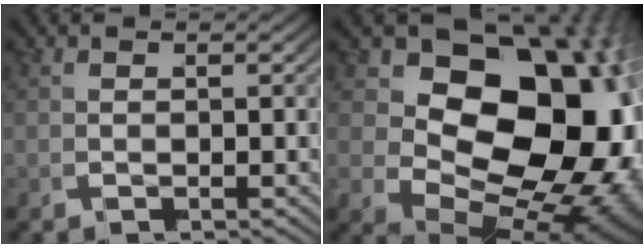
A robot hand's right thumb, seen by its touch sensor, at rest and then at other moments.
{"total": 21.8, "force": [1.8, 15.0, 15.7], "torque": [-0.231, -0.070, 0.061]}